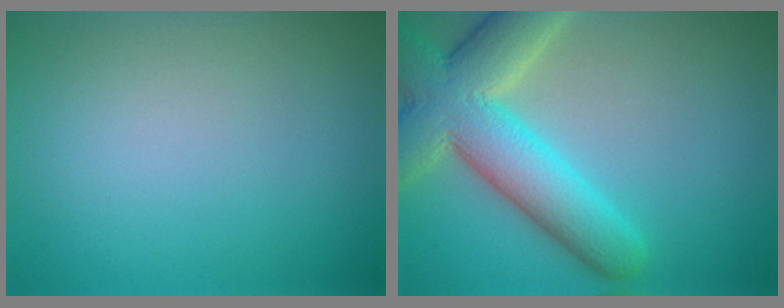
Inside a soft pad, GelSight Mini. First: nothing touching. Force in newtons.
{"total": 9.0, "press": 9.0, "slide": 0.6}